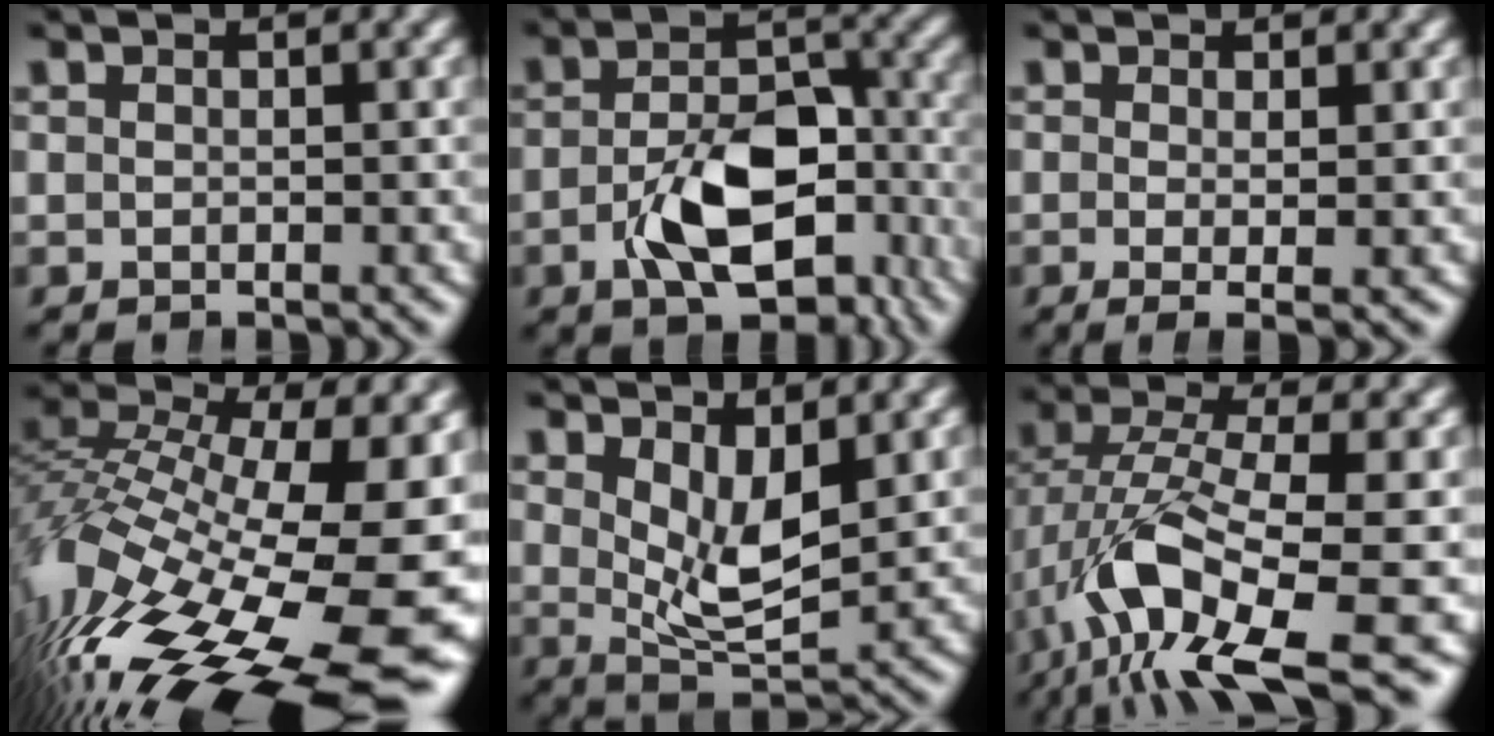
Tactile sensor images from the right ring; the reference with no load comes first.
{"total": 7.6, "force": [-3.0, 4.3, 5.5], "torque": [-0.086, -0.016, -0.042]}
{"total": 2.3, "force": [-1.0, 0.5, 2.0], "torque": [-0.047, -0.019, -0.010]}
{"total": 15.1, "force": [-3.7, 8.0, 12.3], "torque": [-0.210, -0.061, -0.016]}
{"total": 5.1, "force": [1.6, 2.3, 4.3], "torque": [-0.066, -0.016, 0.030]}
{"total": 10.0, "force": [-3.5, 4.3, 8.3], "torque": [-0.176, -0.043, -0.030]}